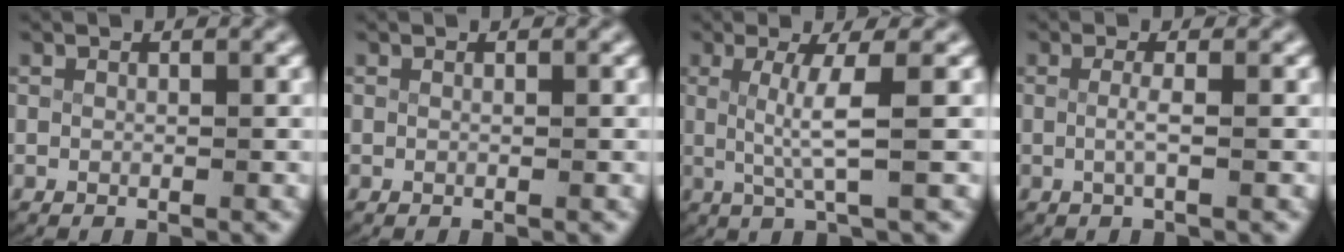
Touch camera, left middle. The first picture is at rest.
{"total": 0.0}
{"total": 4.0, "force": [0.4, -0.3, 4.0], "torque": [-0.075, -0.007, 0.012]}
{"total": 1.5, "force": [-0.4, -0.1, 1.4], "torque": [-0.036, -0.009, -0.005]}